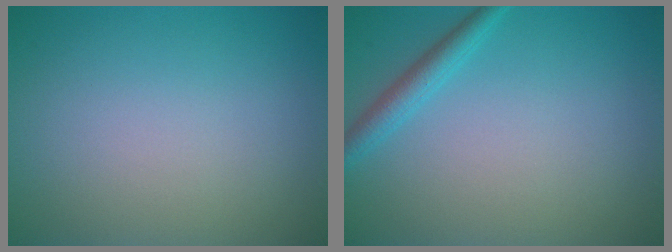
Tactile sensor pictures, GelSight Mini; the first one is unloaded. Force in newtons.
{"total": 2.0, "press": 2.0, "slide": 0.1}